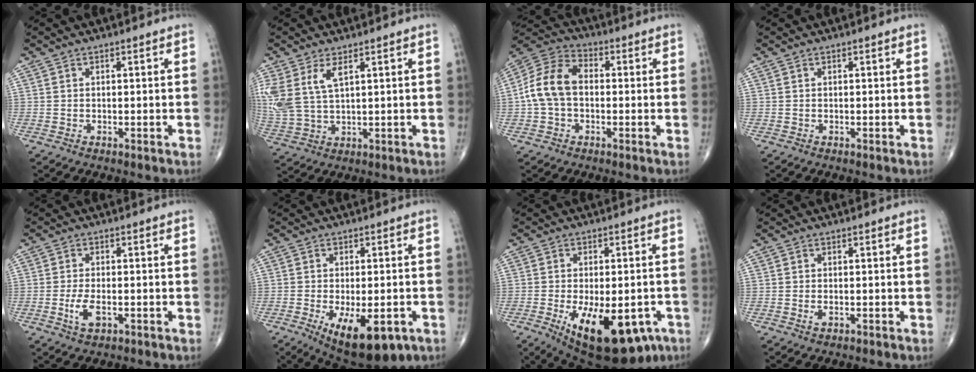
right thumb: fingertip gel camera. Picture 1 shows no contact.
{"total": 9.4, "force": [3.9, 4.3, 7.3], "torque": [-0.179, -0.009, 0.092]}
{"total": 11.1, "force": [-0.5, 7.7, 8.0], "torque": [-0.156, 0.035, -0.021]}
{"total": 0.0}
{"total": 4.2, "force": [-1.4, 2.0, 3.5], "torque": [-0.071, 0.001, -0.023]}
{"total": 13.7, "force": [-5.7, 6.1, 10.9], "torque": [-0.163, -0.004, -0.071]}
{"total": 19.4, "force": [-8.2, 9.2, 14.9], "torque": [-0.193, -0.003, -0.101]}
{"total": 1.2, "force": [-0.4, 0.6, 0.9], "torque": [-0.020, 0.000, -0.007]}